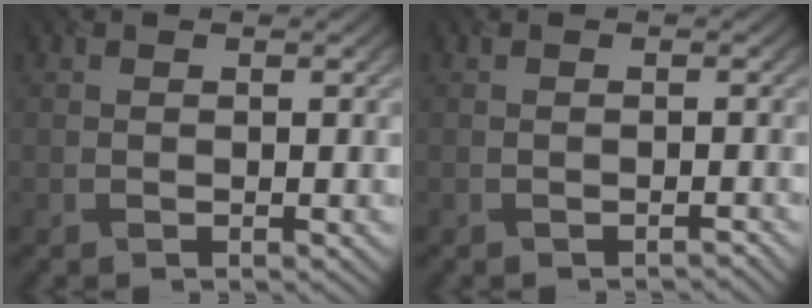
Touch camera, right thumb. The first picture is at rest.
{"total": 0.8, "force": [-0.7, -0.1, -0.2], "torque": [0.002, -0.001, -0.014]}